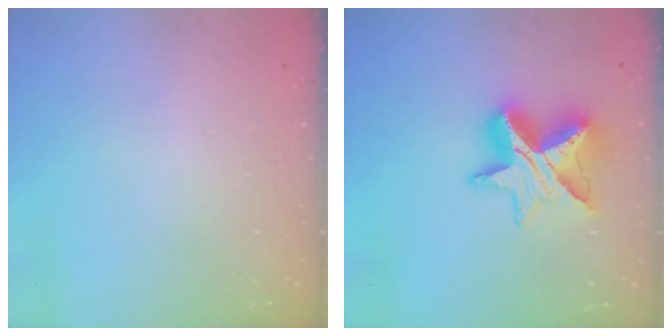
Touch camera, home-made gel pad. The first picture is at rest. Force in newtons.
{"total": 13.0, "press": 13.0, "slide": 0.9}